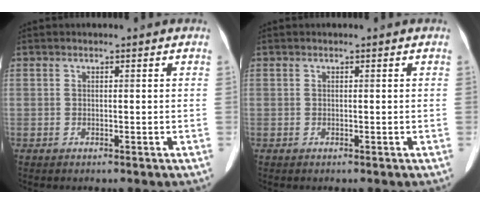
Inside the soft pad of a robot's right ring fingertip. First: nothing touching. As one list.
[{"total": 0.0}]